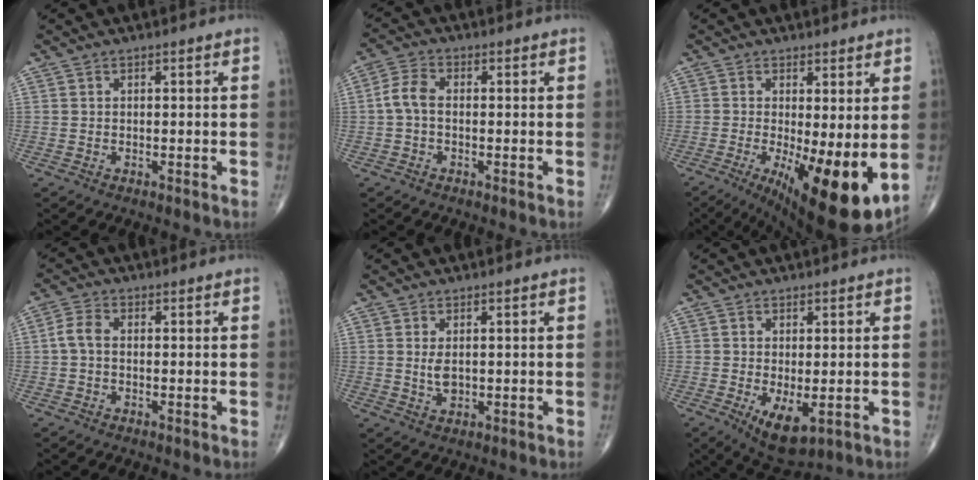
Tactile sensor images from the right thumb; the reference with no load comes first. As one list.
[{"total": 4.4, "force": [-0.4, 2.7, 3.5], "torque": [-0.071, 0.014, -0.017]}, {"total": 15.0, "force": [-2.6, 4.7, 14.0], "torque": [-0.201, -0.027, -0.021]}, {"total": 3.3, "force": [-0.2, 2.1, 2.6], "torque": [-0.052, 0.009, -0.011]}, {"total": 2.8, "force": [0.3, 1.5, 2.3], "torque": [-0.041, -0.007, 0.010]}, {"total": 6.9, "force": [-1.8, 3.2, 5.9], "torque": [-0.095, -0.019, -0.016]}]